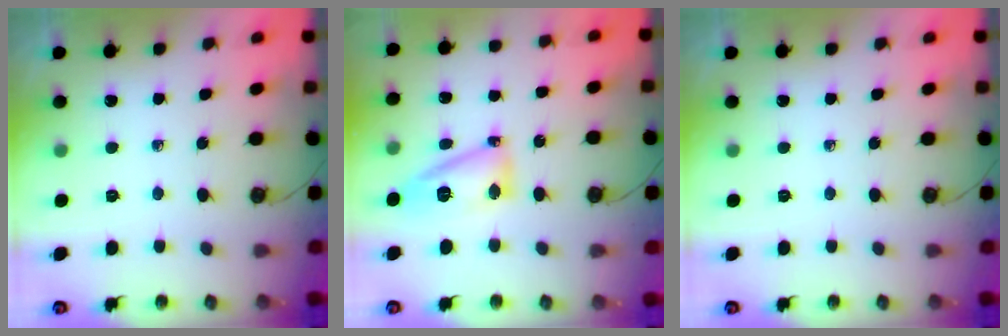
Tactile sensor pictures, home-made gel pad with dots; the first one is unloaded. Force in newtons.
{"total": 12.0, "press": 12.0, "slide": 1.2}
{"total": 0.0}